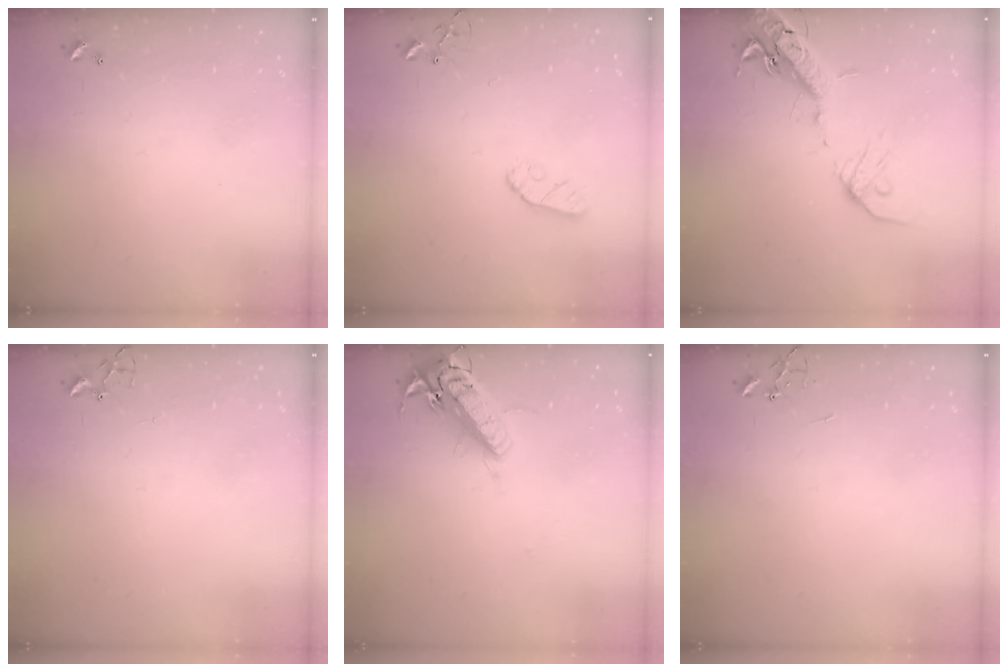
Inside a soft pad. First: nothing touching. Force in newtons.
{"total": 7.2, "press": 7.2, "slide": 0.4}
{"total": 17.9, "press": 17.4, "slide": 4.3}
{"total": 4.0, "press": 3.9, "slide": 0.4}
{"total": 17.6, "press": 17.3, "slide": 3.4}
{"total": 0.0}